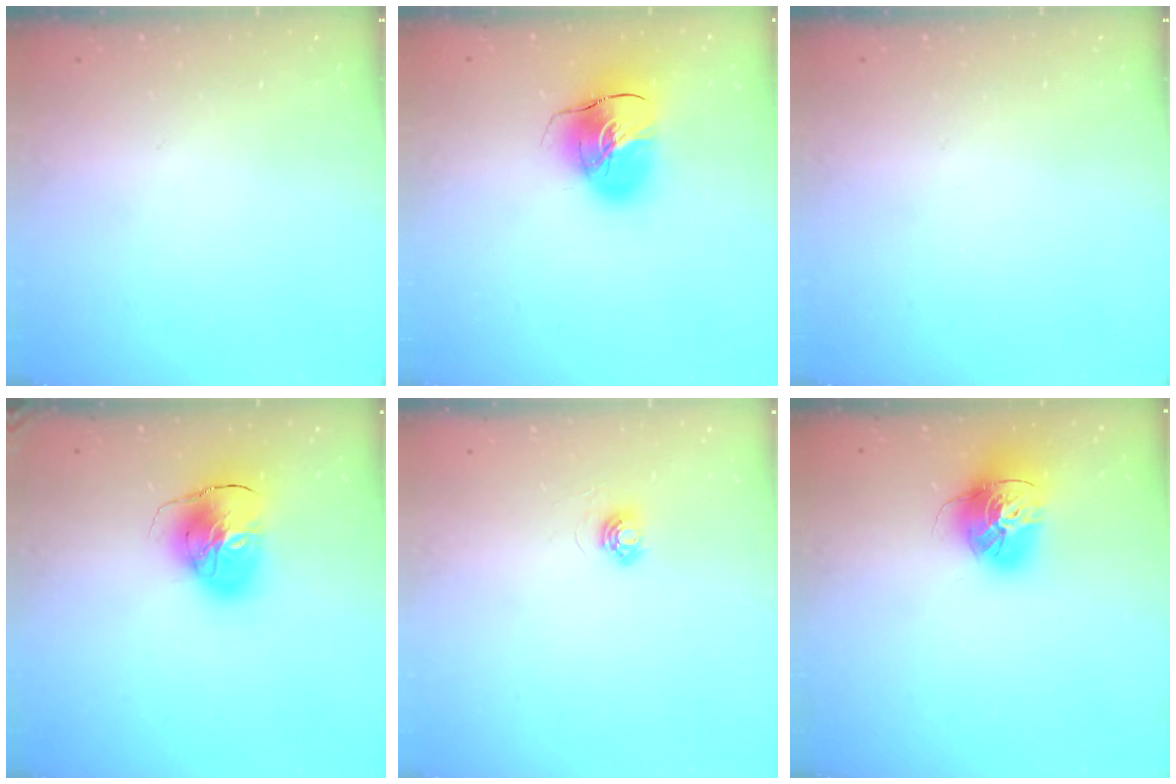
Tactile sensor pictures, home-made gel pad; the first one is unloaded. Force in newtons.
{"total": 13.3, "press": 13.2, "slide": 2.2}
{"total": 0.0}
{"total": 12.3, "press": 12.2, "slide": 1.6}
{"total": 4.7, "press": 4.7, "slide": 0.3}
{"total": 16.2, "press": 16.1, "slide": 1.8}